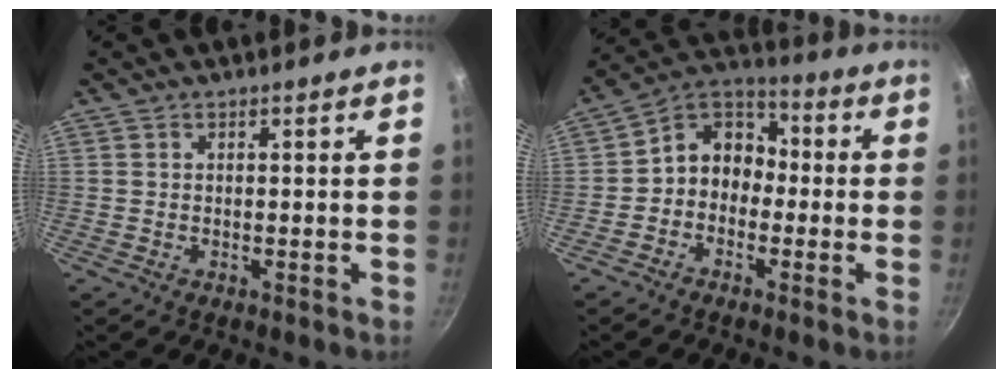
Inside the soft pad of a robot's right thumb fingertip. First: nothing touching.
{"total": 8.9, "force": [-1.5, 7.4, 4.8], "torque": [-0.040, 0.047, -0.053]}